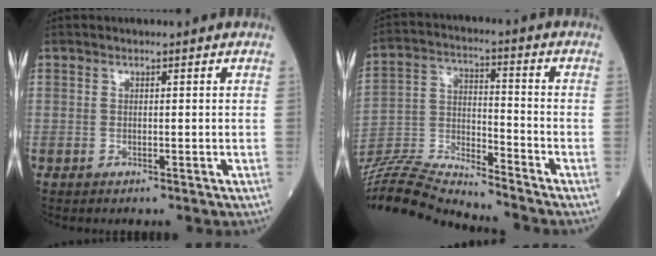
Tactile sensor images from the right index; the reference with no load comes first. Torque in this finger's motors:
{"motor_torque": [0.32, -0.57, 0.25, 0.08]}